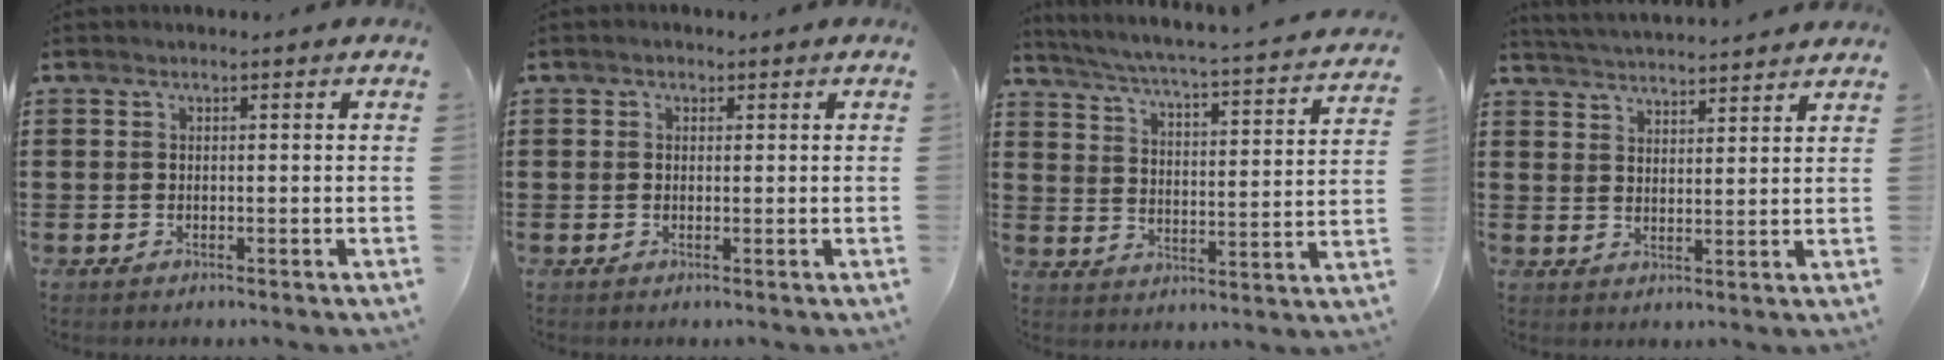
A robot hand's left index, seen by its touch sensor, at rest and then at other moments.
{"total": 0.7, "force": [0.1, 0.6, 0.3], "torque": [-0.006, 0.005, 0.002]}
{"total": 3.9, "force": [3.5, -0.5, 1.7], "torque": [-0.053, -0.037, 0.047]}
{"total": 3.5, "force": [3.5, -0.5, -0.1], "torque": [-0.010, -0.019, 0.061]}